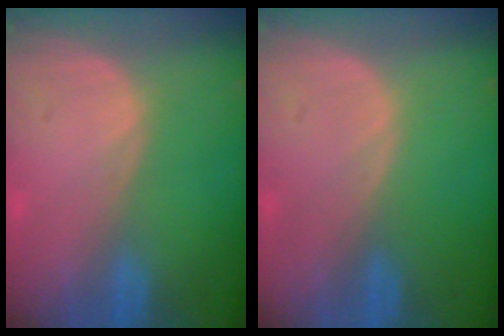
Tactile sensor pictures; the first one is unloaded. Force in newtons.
{"total": 0.0}